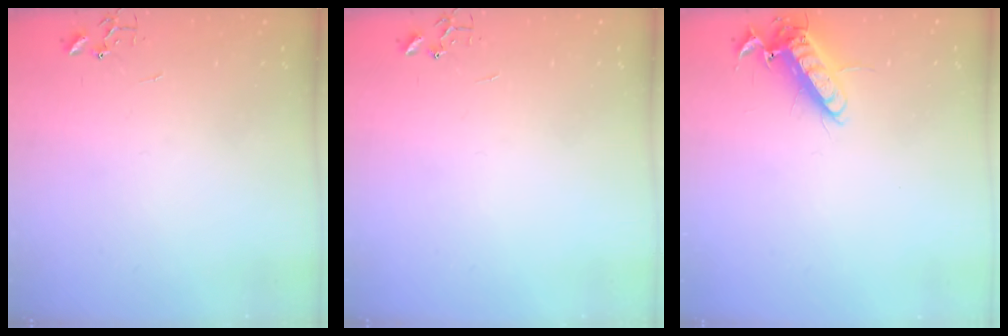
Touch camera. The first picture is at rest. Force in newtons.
{"total": 0.0}
{"total": 12.7, "press": 12.5, "slide": 2.1}